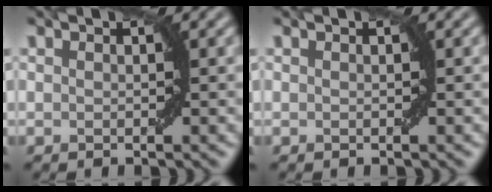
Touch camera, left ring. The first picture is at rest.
{"total": 0.0}